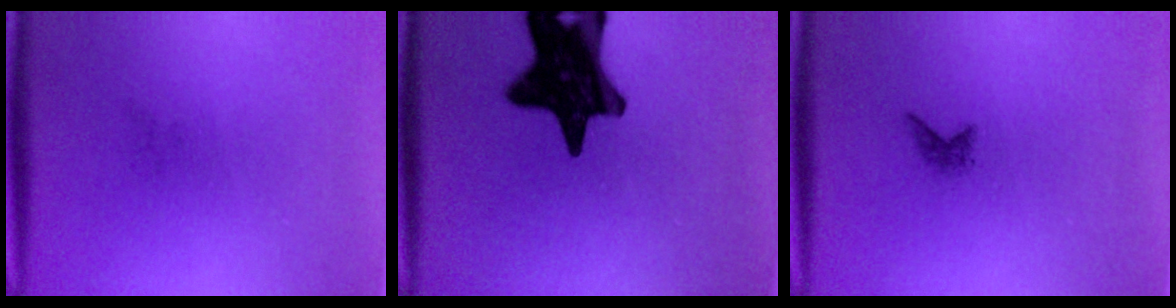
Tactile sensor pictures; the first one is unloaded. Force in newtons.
{"total": 17.4}
{"total": 0.8}